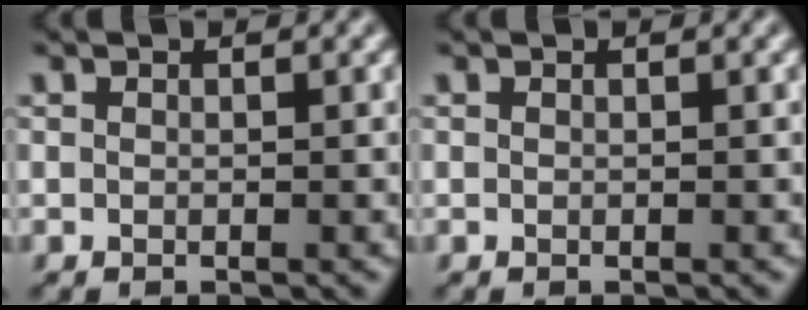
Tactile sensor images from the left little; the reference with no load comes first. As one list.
[{"total": 0.0}]